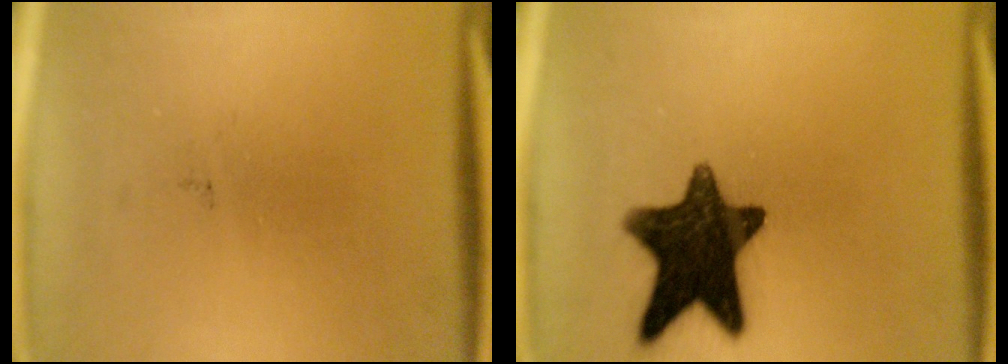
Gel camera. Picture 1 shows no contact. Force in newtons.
{"total": 14.2}